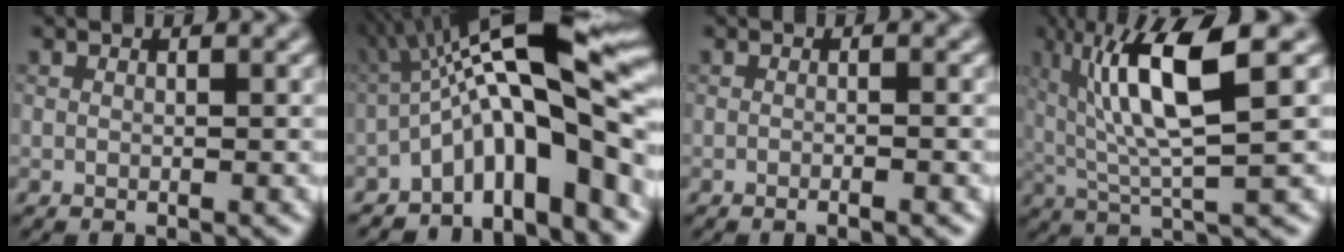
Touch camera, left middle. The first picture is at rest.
{"total": 12.3, "force": [-2.5, 2.9, 11.8], "torque": [-0.173, 0.037, -0.035]}
{"total": 1.1, "force": [-0.8, 0.1, 0.8], "torque": [-0.007, -0.003, -0.012]}
{"total": 7.6, "force": [2.3, 1.4, 7.1], "torque": [-0.137, 0.005, 0.053]}